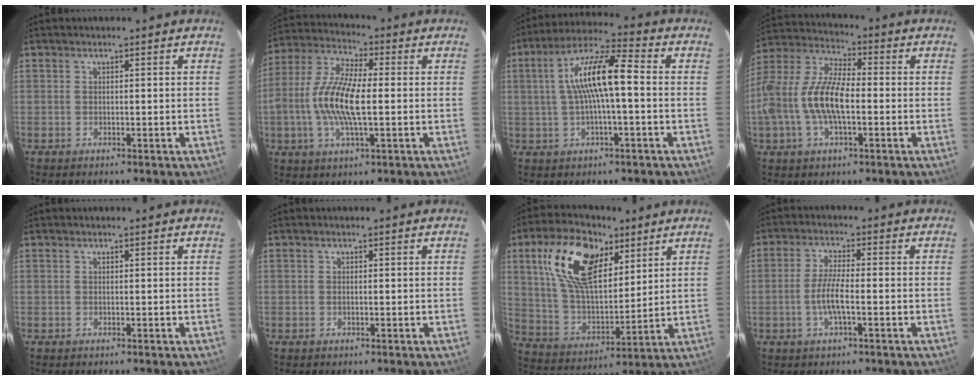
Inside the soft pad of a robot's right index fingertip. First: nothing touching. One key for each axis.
{"total": 13.2, "fx": -1.3, "fy": 4.3, "fz": 12.4, "tx": -0.261, "ty": 0.005, "tz": -0.032}
{"total": 11.4, "fx": 0.3, "fy": 2.3, "fz": 11.2, "tx": -0.205, "ty": 0.023, "tz": 0.004}
{"total": 15.6, "fx": -2.8, "fy": 6.5, "fz": 14.0, "tx": -0.289, "ty": 0.005, "tz": -0.056}
{"total": 0.0}
{"total": 0.0}
{"total": 19.6, "fx": 9.2, "fy": 10.3, "fz": 13.9, "tx": -0.274, "ty": 0.023, "tz": 0.176}
{"total": 5.3, "fx": -1.6, "fy": 0.8, "fz": 5.0, "tx": -0.102, "ty": -0.003, "tz": -0.032}